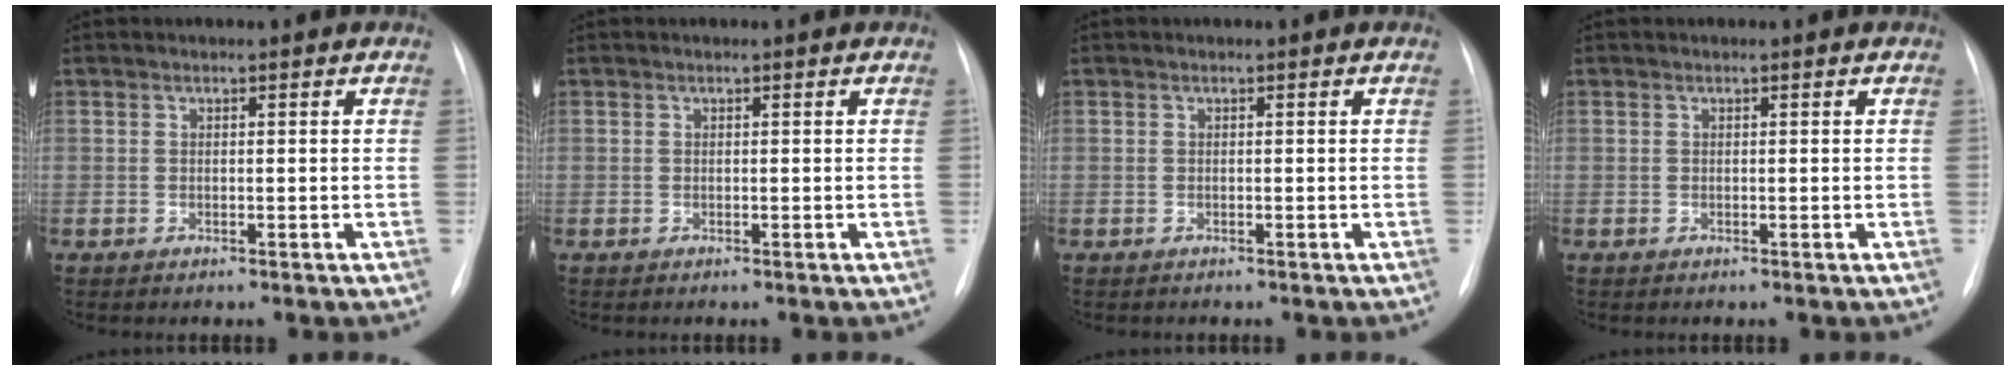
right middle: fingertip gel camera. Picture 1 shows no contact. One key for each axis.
{"total": 0.0}
{"total": 0.0}
{"total": 0.0}